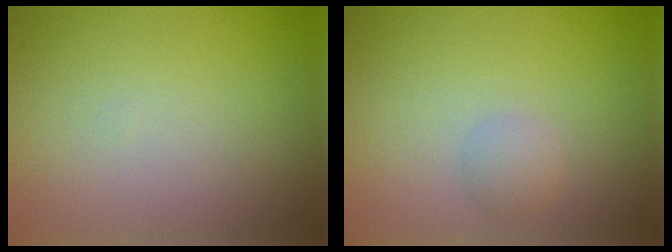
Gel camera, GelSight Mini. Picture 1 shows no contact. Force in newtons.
{"total": 1.4, "press": 1.4, "slide": 0.1}